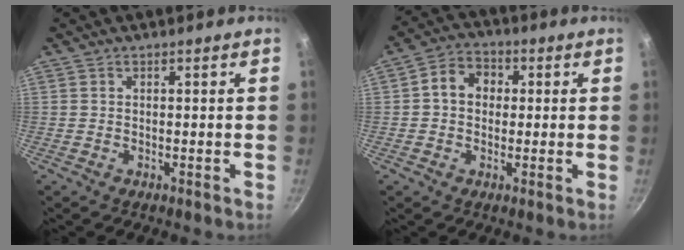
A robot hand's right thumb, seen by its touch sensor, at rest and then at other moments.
{"total": 6.9, "force": [0.8, 5.7, 3.9], "torque": [-0.038, 0.016, -0.002]}